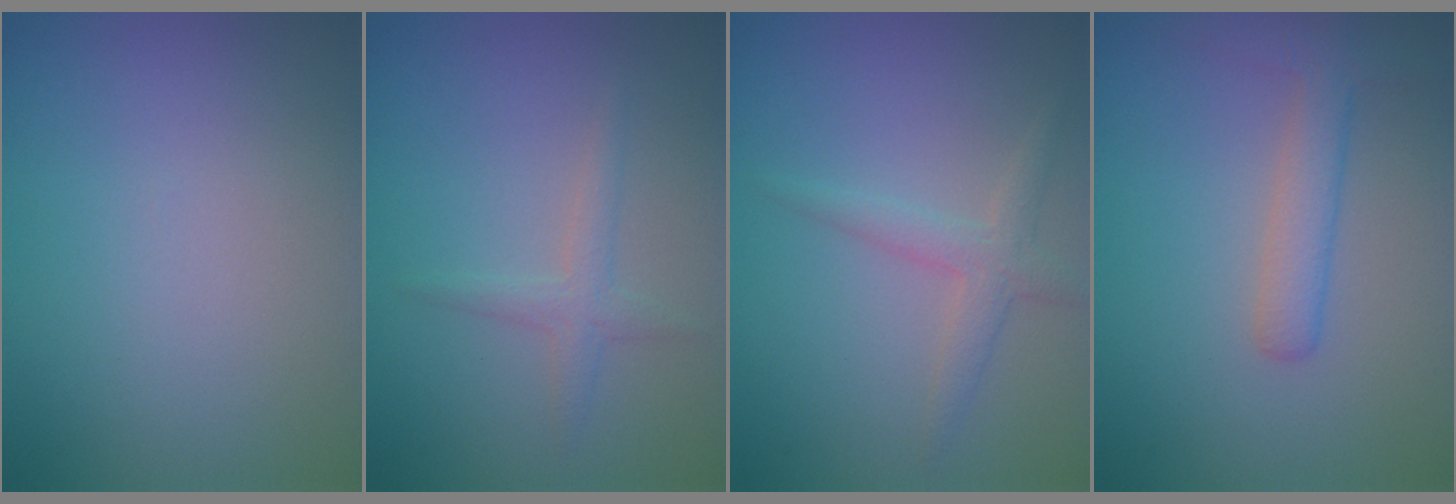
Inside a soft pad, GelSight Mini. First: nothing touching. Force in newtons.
{"total": 1.5, "press": 1.5, "slide": 0.0}
{"total": 2.2, "press": 2.1, "slide": 0.1}
{"total": 2.3, "press": 2.3, "slide": 0.1}